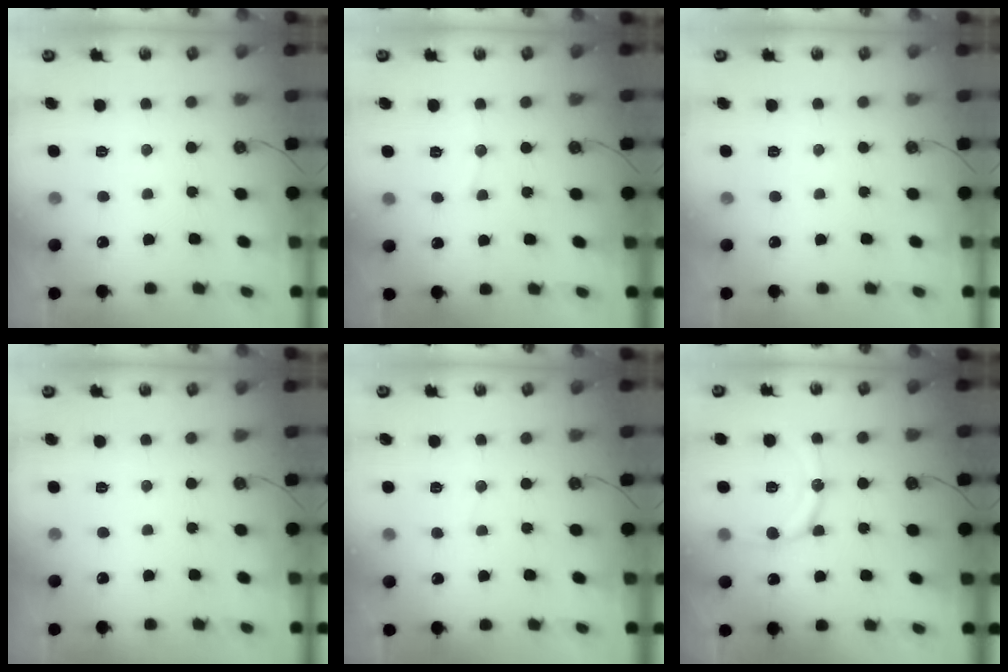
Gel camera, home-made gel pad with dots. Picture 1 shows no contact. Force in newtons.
{"total": 5.2, "press": 5.2, "slide": 0.6}
{"total": 0.0}
{"total": 0.0}
{"total": 3.3, "press": 3.2, "slide": 0.4}
{"total": 13.6, "press": 13.3, "slide": 2.9}